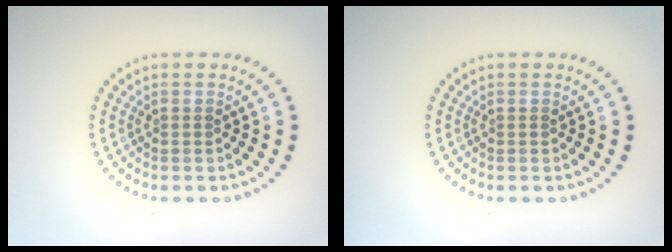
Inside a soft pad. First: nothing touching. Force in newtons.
{"total": 0.0}